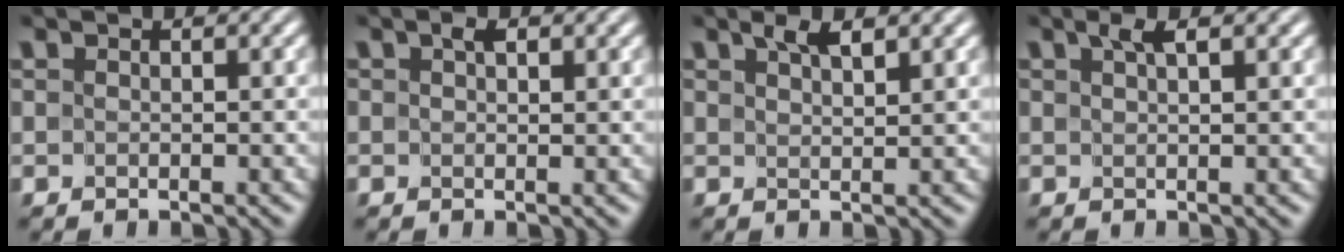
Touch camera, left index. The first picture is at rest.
{"total": 1.2, "force": [0.7, 0.5, 0.8], "torque": [-0.009, 0.000, 0.009]}
{"total": 1.8, "force": [1.4, 0.0, 1.1], "torque": [-0.016, -0.003, 0.027]}
{"total": 1.4, "force": [1.0, 0.0, 1.1], "torque": [-0.016, -0.002, 0.017]}